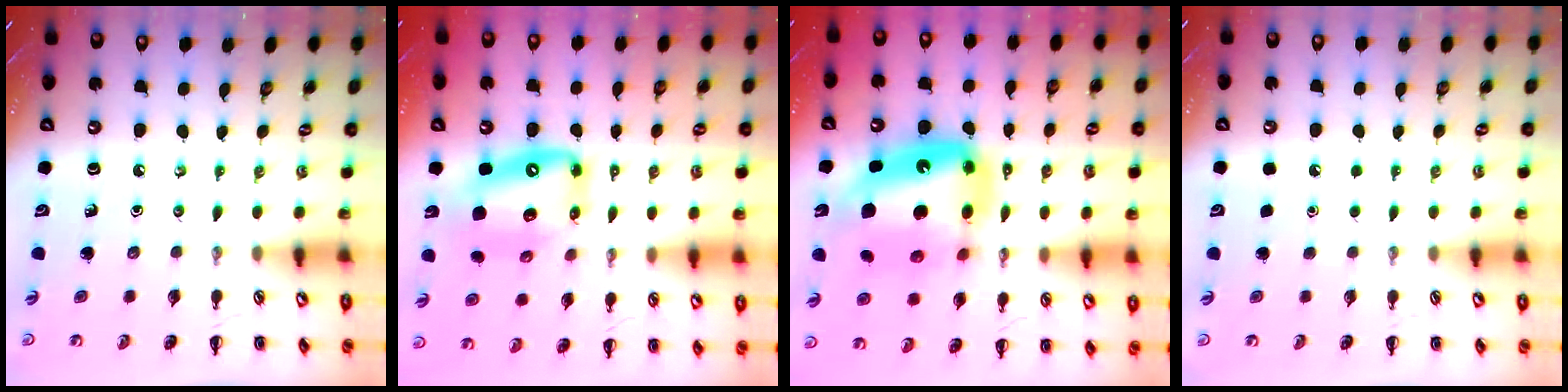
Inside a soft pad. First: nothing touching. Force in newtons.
{"total": 12.5, "press": 11.9, "slide": 3.7}
{"total": 18.9, "press": 18.3, "slide": 4.9}
{"total": 1.8, "press": 1.8, "slide": 0.1}